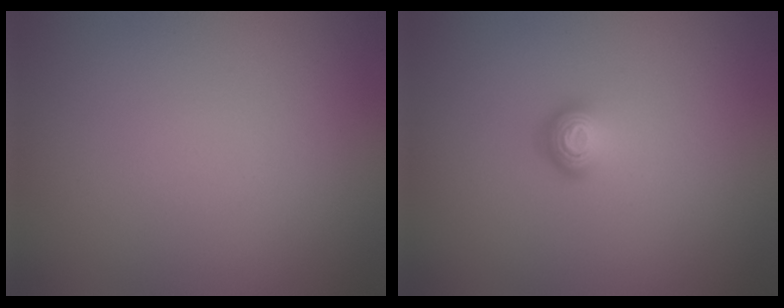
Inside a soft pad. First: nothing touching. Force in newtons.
{"total": 1.8, "press": 1.2, "slide": 1.3}